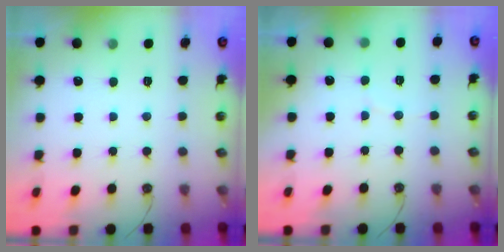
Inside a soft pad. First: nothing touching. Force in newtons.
{"total": 2.1, "press": 2.1, "slide": 0.2}